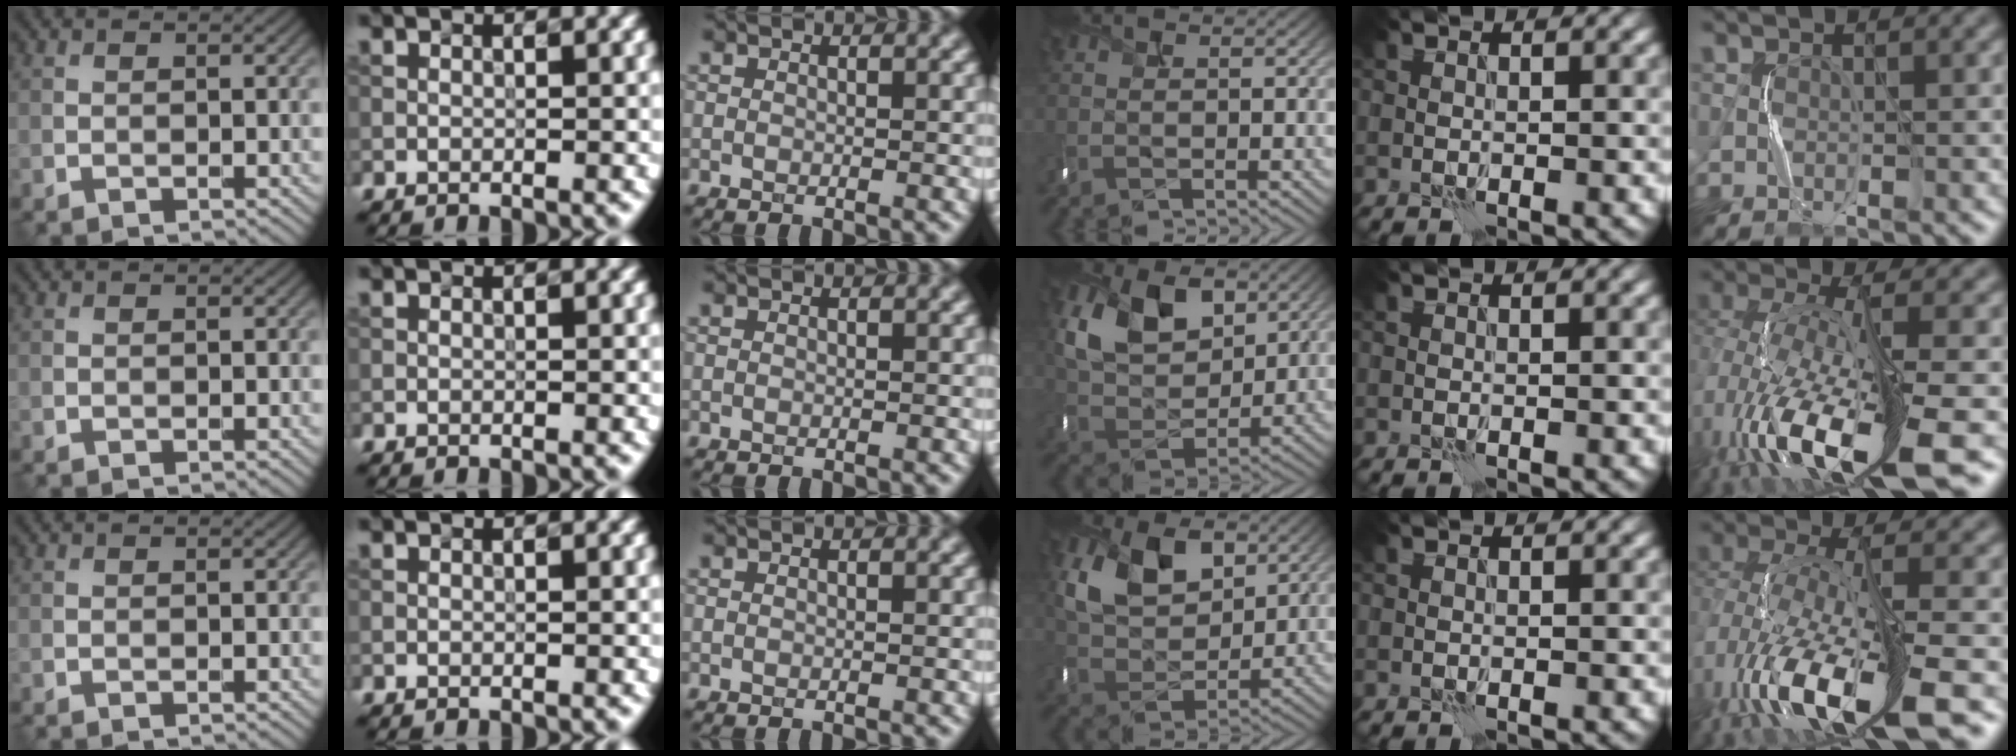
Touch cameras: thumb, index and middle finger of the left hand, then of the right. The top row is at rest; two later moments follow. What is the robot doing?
{"motion": "shake", "object": "handbell"}